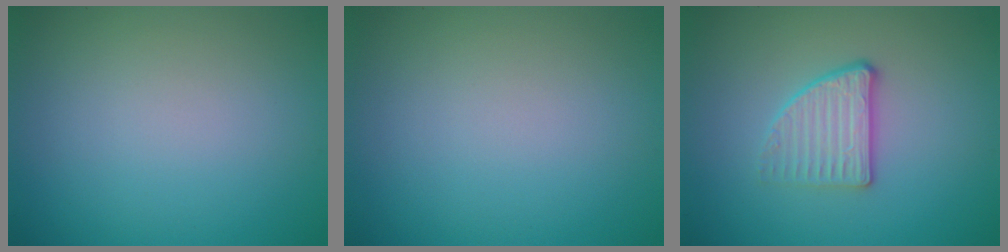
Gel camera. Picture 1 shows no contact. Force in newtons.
{"total": 0.0}
{"total": 2.9, "press": 2.5, "slide": 1.4}